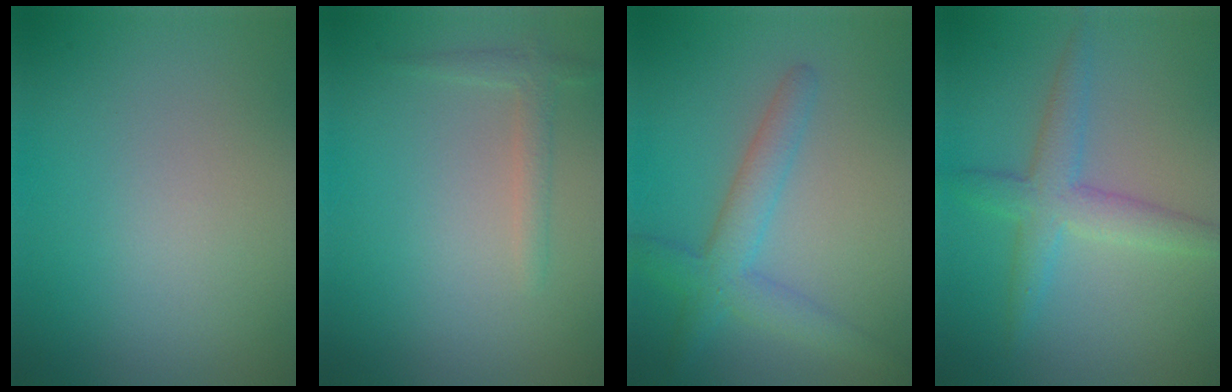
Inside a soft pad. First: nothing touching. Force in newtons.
{"total": 1.5, "press": 1.5, "slide": 0.1}
{"total": 3.7, "press": 3.7, "slide": 0.1}
{"total": 3.7, "press": 3.7, "slide": 0.0}